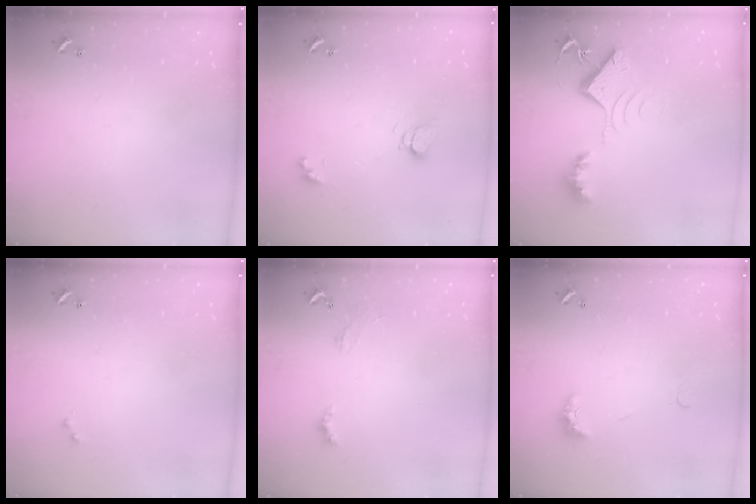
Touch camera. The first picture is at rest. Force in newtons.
{"total": 4.7, "press": 4.7, "slide": 0.3}
{"total": 8.9, "press": 8.9, "slide": 0.5}
{"total": 0.0}
{"total": 1.5, "press": 1.5, "slide": 0.5}
{"total": 3.6, "press": 3.5, "slide": 0.8}